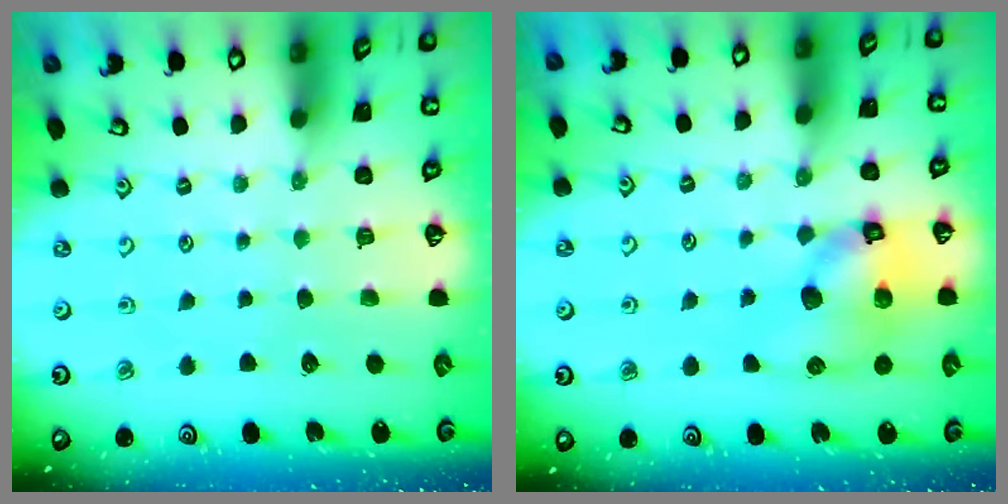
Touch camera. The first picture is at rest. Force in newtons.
{"total": 12.3, "press": 12.1, "slide": 2.1}